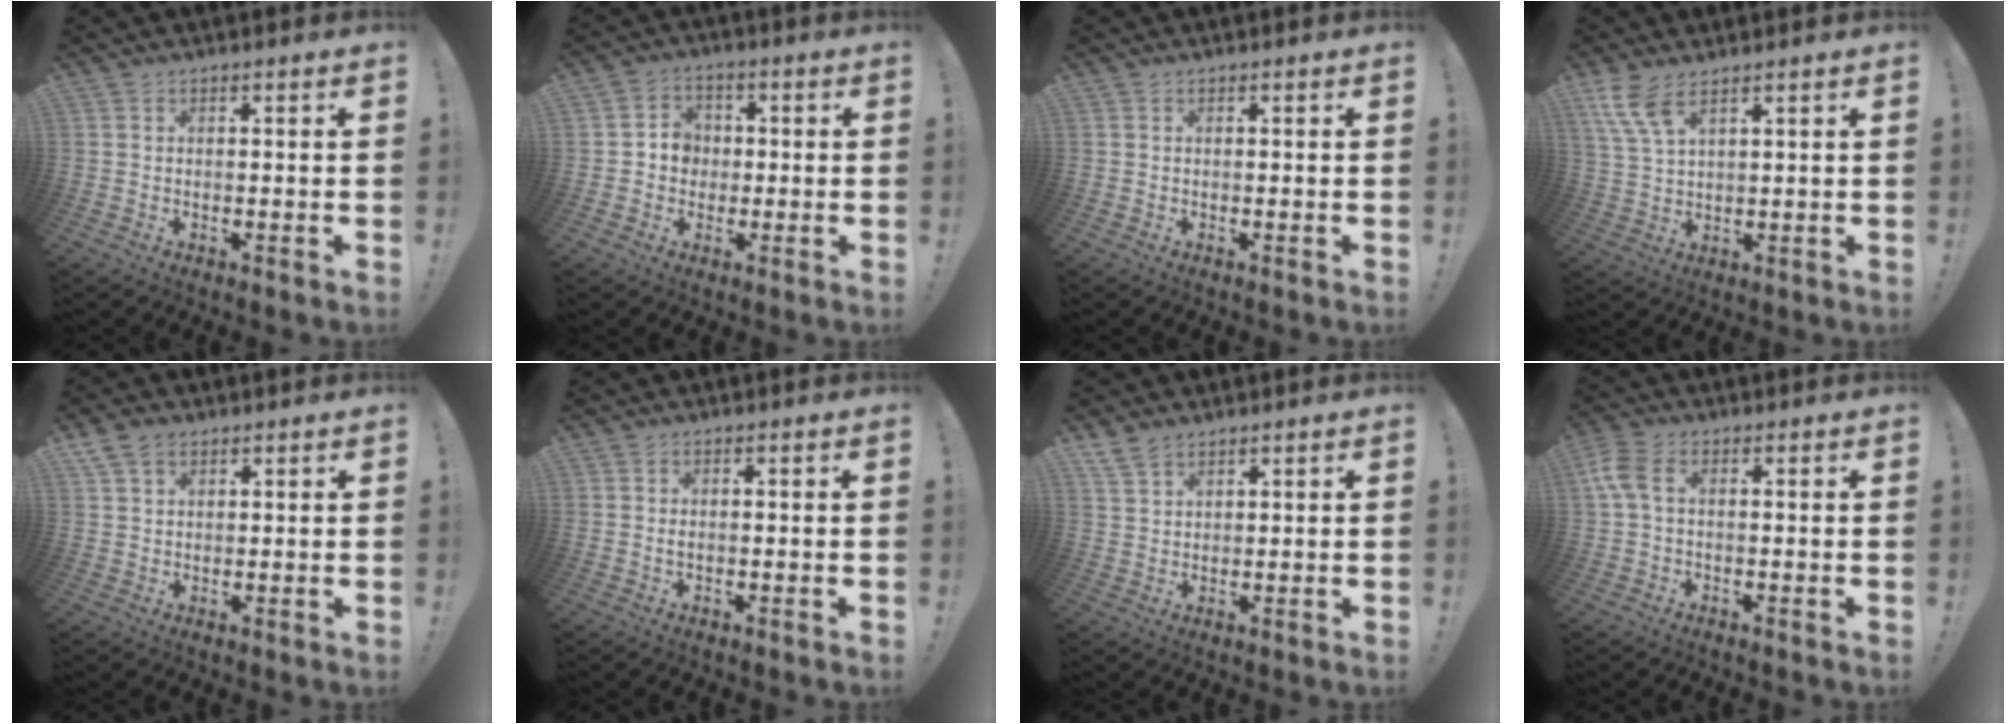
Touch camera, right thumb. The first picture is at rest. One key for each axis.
{"total": 6.1, "fx": -0.3, "fy": 5.6, "fz": 2.3, "tx": -0.035, "ty": 0.010, "tz": -0.003}
{"total": 0.0}
{"total": 7.7, "fx": 5.1, "fy": 2.4, "fz": 5.3, "tx": -0.117, "ty": -0.014, "tz": 0.100}
{"total": 4.6, "fx": 2.7, "fy": 3.1, "fz": 2.1, "tx": -0.039, "ty": -0.005, "tz": 0.054}
{"total": 0.6, "fx": -0.1, "fy": 0.3, "fz": 0.5, "tx": -0.013, "ty": 0.003, "tz": -0.002}
{"total": 4.4, "fx": 3.6, "fy": 2.0, "fz": 1.6, "tx": -0.031, "ty": -0.017, "tz": 0.070}
{"total": 5.3, "fx": 0.6, "fy": 2.7, "fz": 4.5, "tx": -0.100, "ty": 0.006, "tz": 0.015}